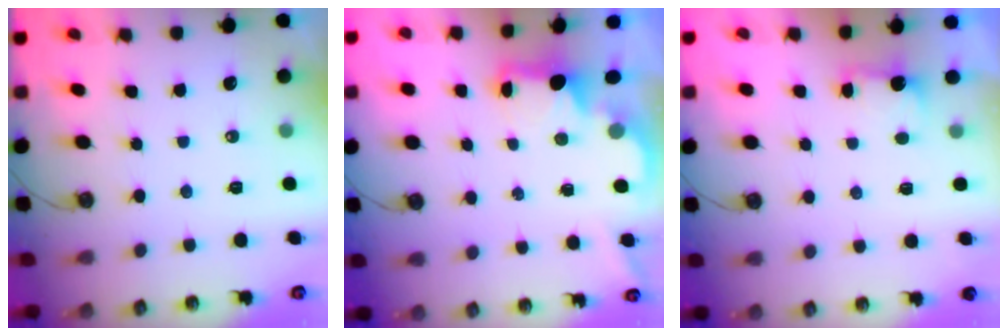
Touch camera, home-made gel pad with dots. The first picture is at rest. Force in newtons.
{"total": 2.1, "press": 2.0, "slide": 0.7}
{"total": 2.1, "press": 1.9, "slide": 0.9}